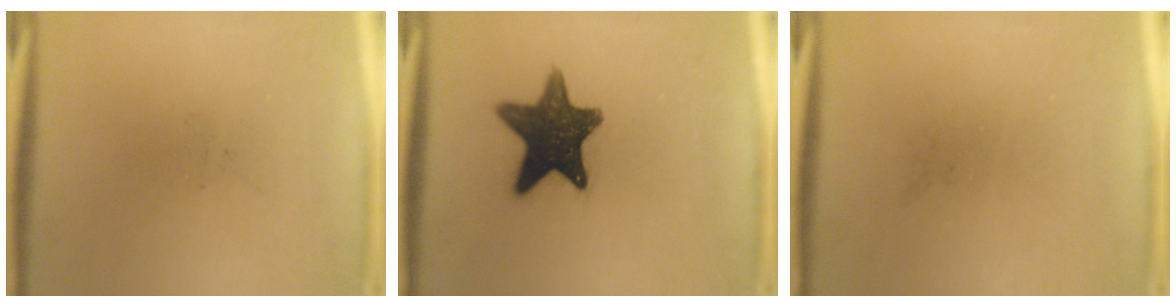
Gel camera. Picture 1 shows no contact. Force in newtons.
{"total": 13.3}
{"total": 0.0}